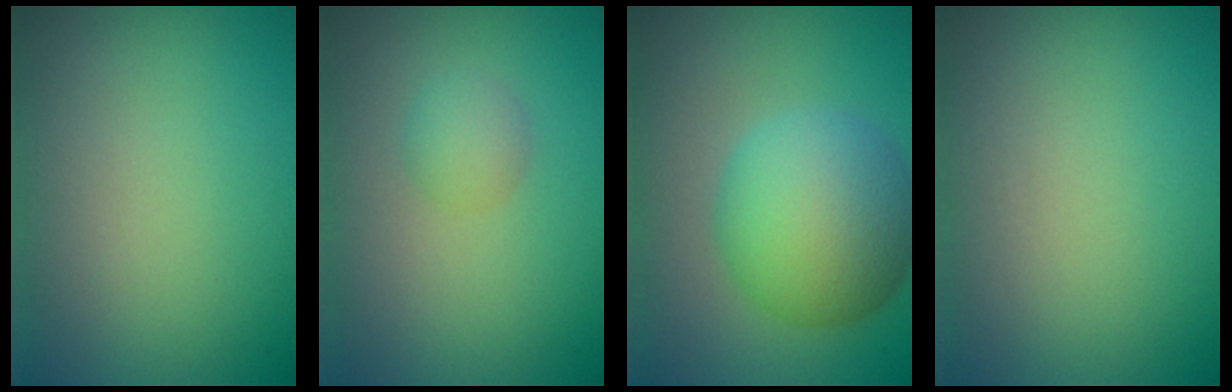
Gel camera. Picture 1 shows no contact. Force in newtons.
{"total": 1.5, "press": 1.5, "slide": 0.0}
{"total": 8.7, "press": 8.7, "slide": 0.2}
{"total": 0.0}